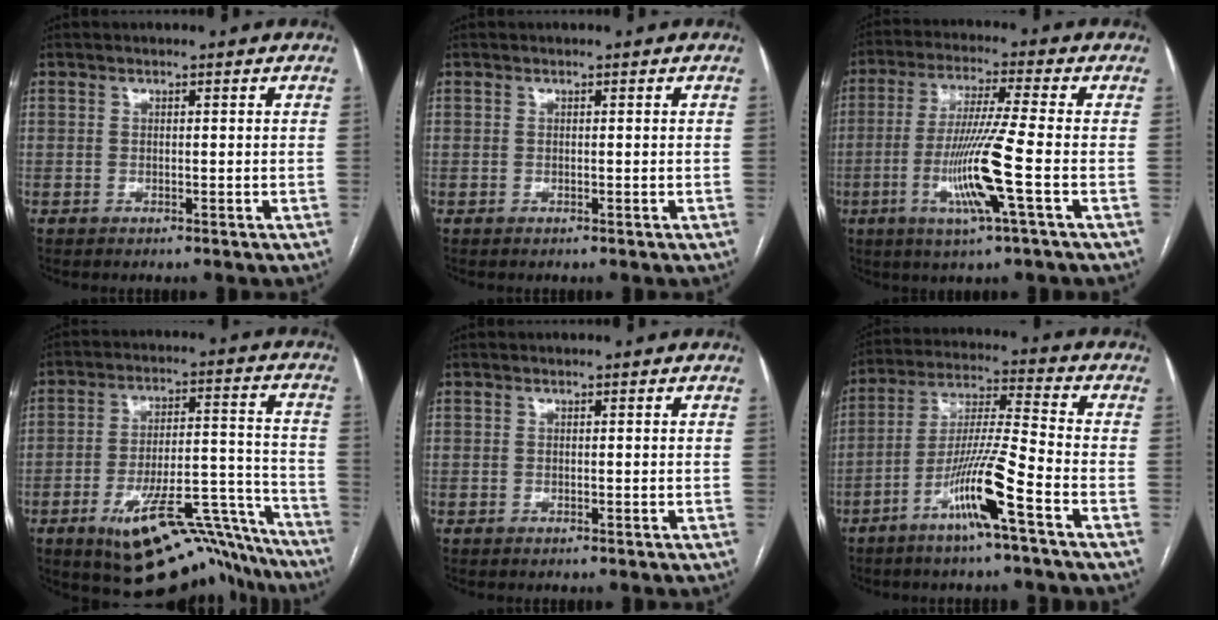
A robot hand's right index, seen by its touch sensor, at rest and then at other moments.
{"total": 0.0}
{"total": 11.1, "force": [-3.1, -1.2, 10.6], "torque": [-0.212, -0.016, -0.063]}
{"total": 20.4, "force": [-15.8, 6.4, 11.2], "torque": [-0.096, 0.057, -0.224]}
{"total": 0.0}
{"total": 11.3, "force": [-5.9, -0.8, 9.6], "torque": [-0.185, -0.004, -0.114]}